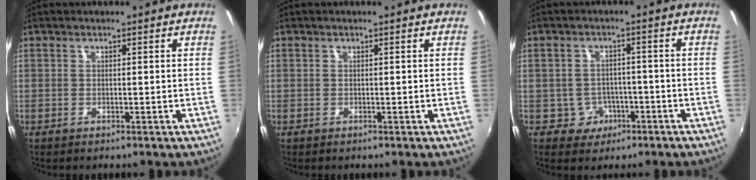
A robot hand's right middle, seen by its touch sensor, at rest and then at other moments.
{"total": 0.0}
{"total": 5.0, "force": [-2.3, 4.4, 0.7], "torque": [-0.027, 0.012, -0.024]}